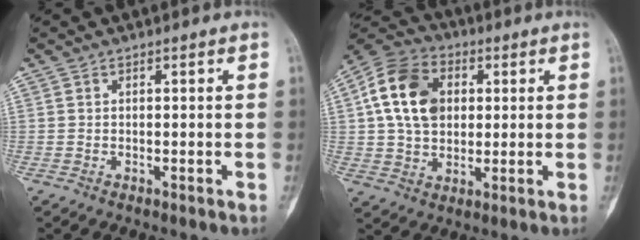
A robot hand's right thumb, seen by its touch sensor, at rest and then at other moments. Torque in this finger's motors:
{"motor_torque": [0.26, 1.99, 0.65, -0.37, 0.40]}